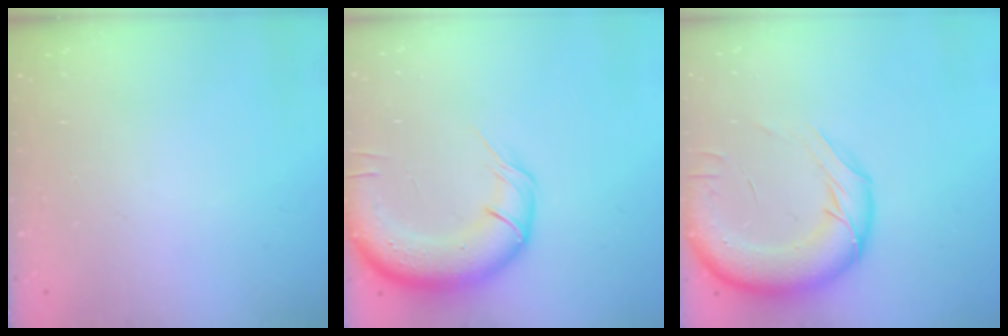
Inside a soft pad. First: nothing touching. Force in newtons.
{"total": 14.6, "press": 14.1, "slide": 3.5}
{"total": 16.4, "press": 15.9, "slide": 4.0}